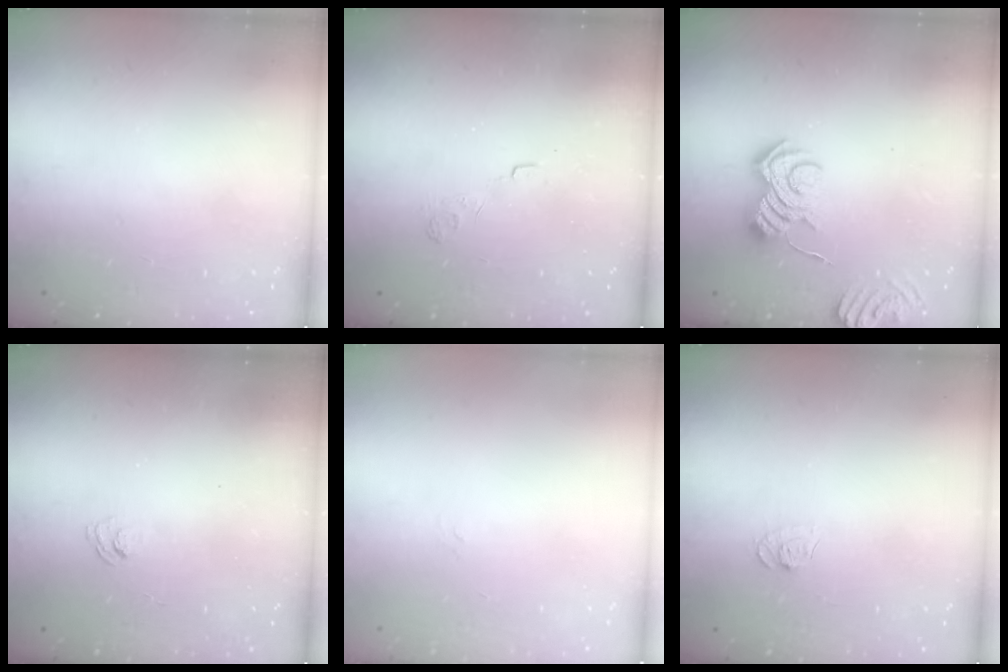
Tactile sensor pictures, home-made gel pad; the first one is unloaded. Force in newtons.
{"total": 2.6, "press": 2.2, "slide": 1.4}
{"total": 7.9, "press": 7.9, "slide": 0.5}
{"total": 2.4, "press": 2.0, "slide": 1.2}
{"total": 2.3, "press": 2.0, "slide": 1.1}
{"total": 5.9, "press": 5.9, "slide": 0.7}